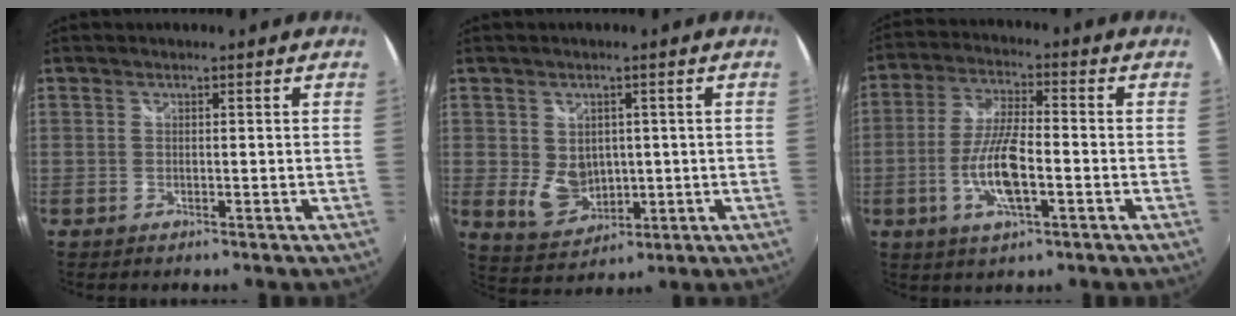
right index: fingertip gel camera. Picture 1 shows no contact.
{"total": 6.9, "force": [0.1, 5.6, 4.1], "torque": [-0.078, -0.007, 0.020]}
{"total": 10.4, "force": [-3.1, 2.7, 9.6], "torque": [-0.195, -0.003, -0.061]}